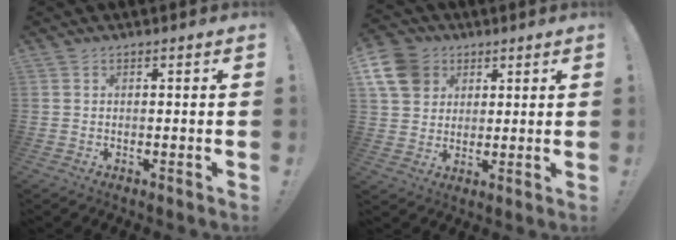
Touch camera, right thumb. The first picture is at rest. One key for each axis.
{"total": 12.5, "fx": 4.9, "fy": 10.5, "fz": 4.8, "tx": -0.075, "ty": -0.024, "tz": 0.100}